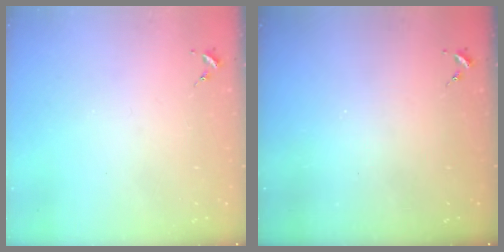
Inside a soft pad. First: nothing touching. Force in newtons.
{"total": 0.0}